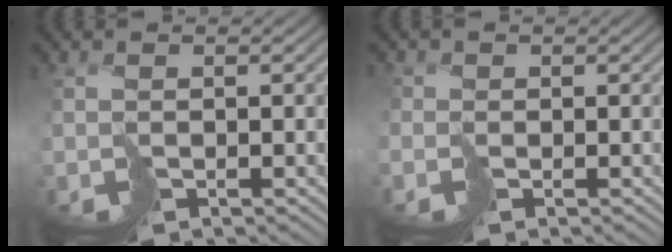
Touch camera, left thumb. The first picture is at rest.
{"total": 1.1, "force": [-0.3, 0.7, -0.8], "torque": [0.024, 0.002, -0.017]}